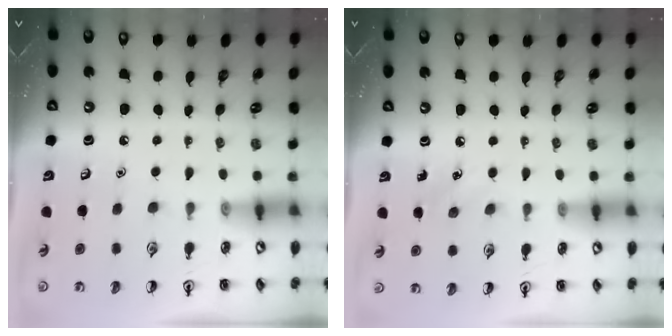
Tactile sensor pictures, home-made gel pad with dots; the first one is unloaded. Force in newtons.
{"total": 3.7, "press": 3.5, "slide": 1.3}